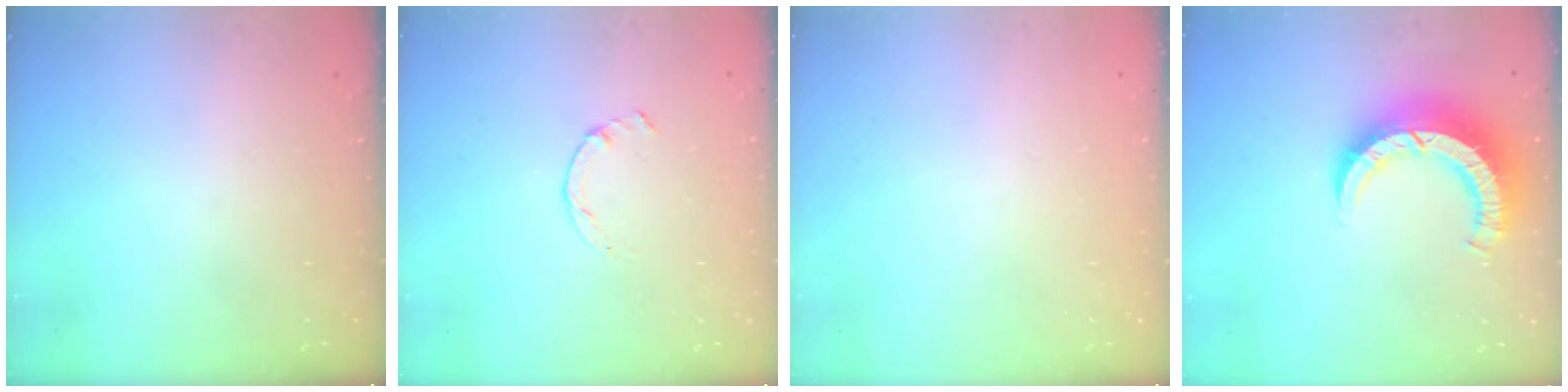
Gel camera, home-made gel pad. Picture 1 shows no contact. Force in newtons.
{"total": 0.9, "press": 0.9, "slide": 0.3}
{"total": 2.5, "press": 2.5, "slide": 0.2}
{"total": 10.9, "press": 10.8, "slide": 1.2}